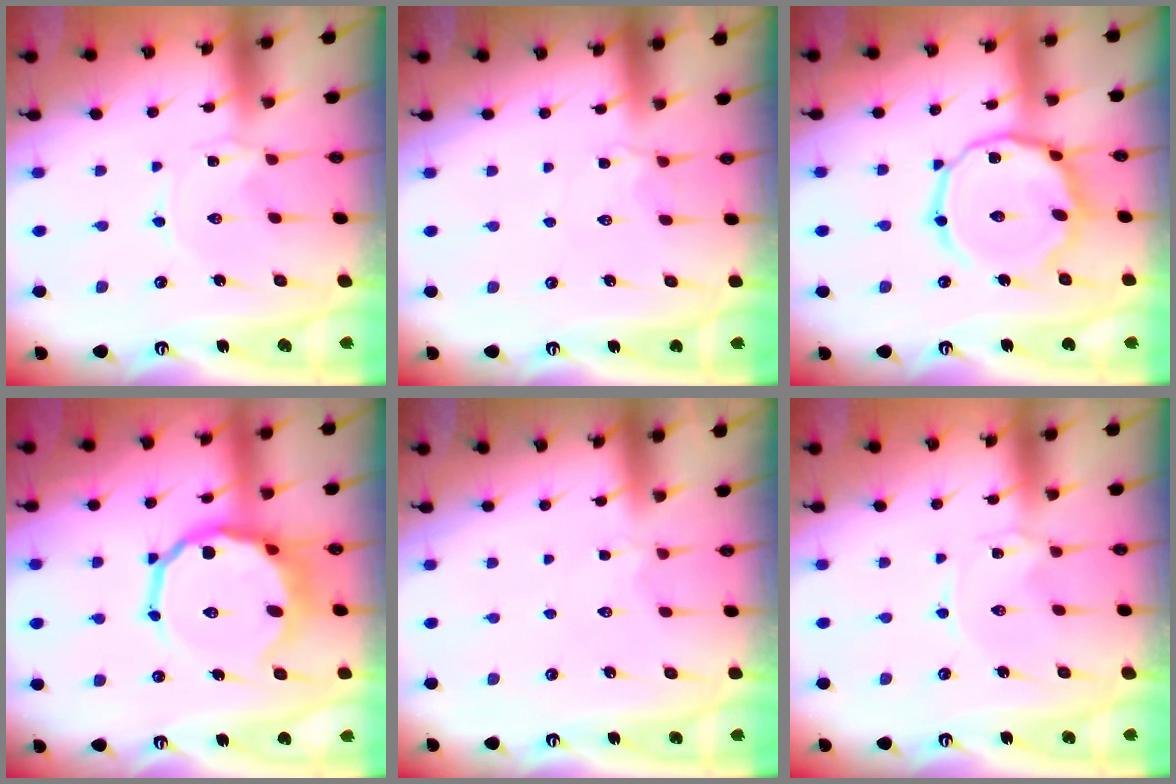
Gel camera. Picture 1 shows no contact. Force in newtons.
{"total": 3.1, "press": 3.0, "slide": 0.7}
{"total": 17.0, "press": 16.9, "slide": 1.1}
{"total": 14.9, "press": 14.4, "slide": 3.8}
{"total": 2.2, "press": 2.2, "slide": 0.5}
{"total": 0.0}